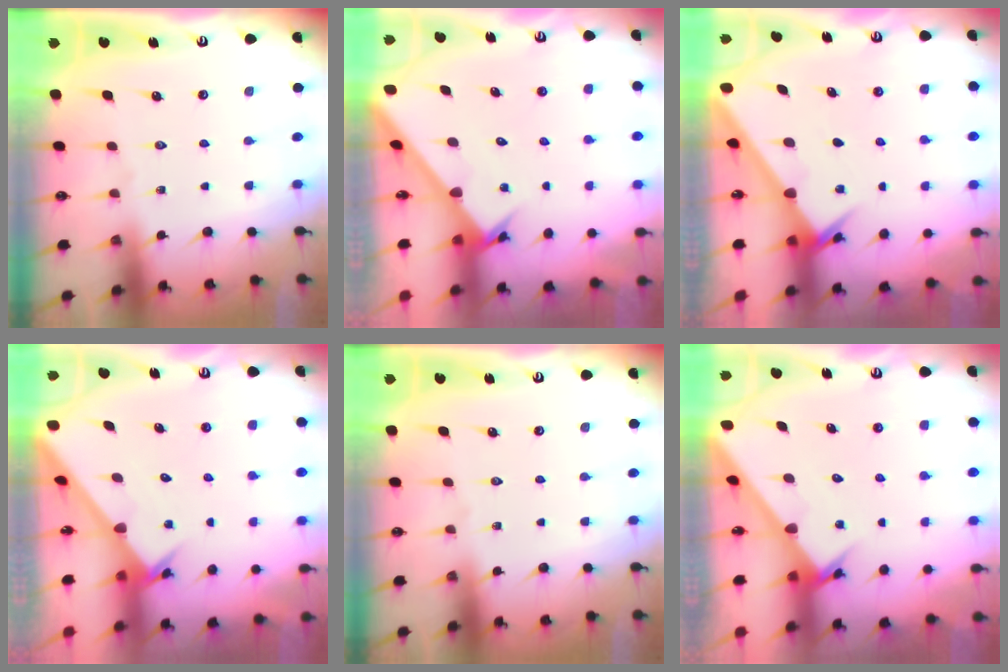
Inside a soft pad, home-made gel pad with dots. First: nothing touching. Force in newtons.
{"total": 2.5, "press": 2.5, "slide": 0.3}
{"total": 2.3, "press": 2.3, "slide": 0.3}
{"total": 2.4, "press": 2.4, "slide": 0.2}
{"total": 0.0}
{"total": 2.8, "press": 2.8, "slide": 0.0}